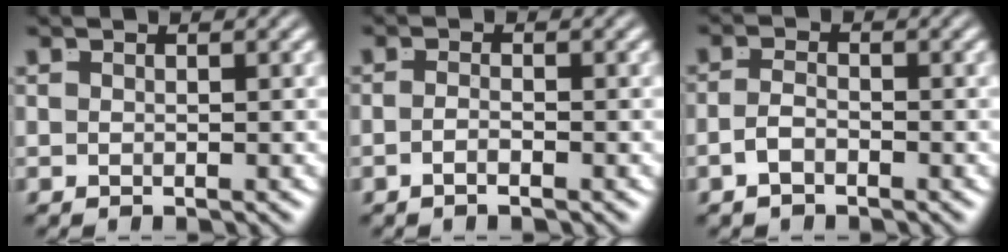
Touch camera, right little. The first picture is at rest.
{"total": 1.6, "force": [-1.3, -0.5, 0.8], "torque": [-0.014, -0.005, -0.022]}
{"total": 1.7, "force": [-1.4, 0.2, 1.0], "torque": [-0.020, -0.012, -0.019]}